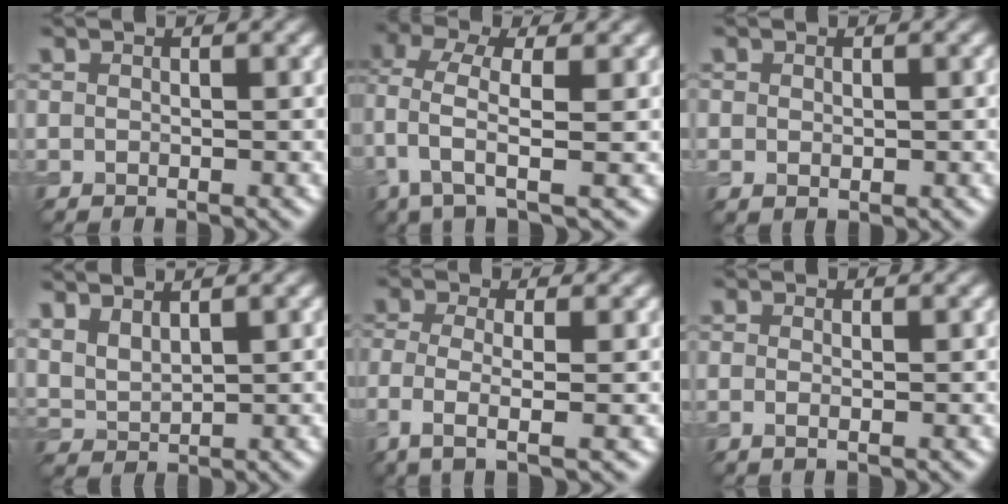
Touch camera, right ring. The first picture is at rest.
{"total": 4.5, "force": [0.5, 1.5, 4.2], "torque": [-0.096, -0.003, 0.007]}
{"total": 0.7, "force": [0.2, 0.5, 0.5], "torque": [-0.008, -0.002, 0.007]}
{"total": 3.6, "force": [2.6, 1.6, 2.0], "torque": [-0.049, 0.010, 0.052]}
{"total": 3.8, "force": [-1.2, 1.0, 3.5], "torque": [-0.071, -0.010, -0.031]}
{"total": 0.8, "force": [-0.2, 0.2, 0.7], "torque": [-0.015, -0.006, -0.004]}